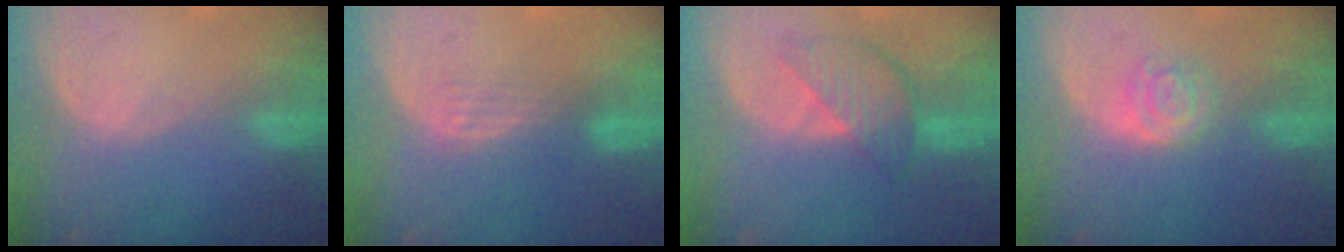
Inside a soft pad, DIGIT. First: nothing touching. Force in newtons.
{"total": 3.1, "press": 2.8, "slide": 1.4}
{"total": 6.0, "press": 6.0, "slide": 0.4}
{"total": 4.2, "press": 3.7, "slide": 2.0}